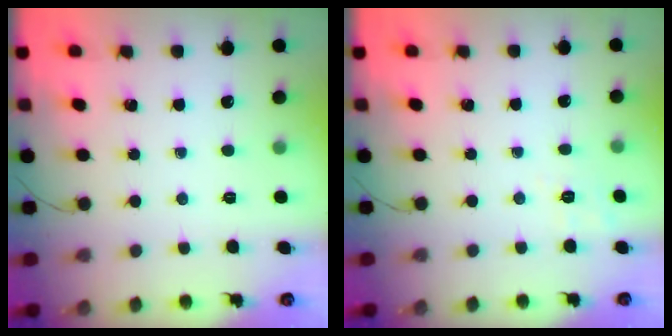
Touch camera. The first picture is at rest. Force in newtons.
{"total": 3.3, "press": 2.7, "slide": 1.9}